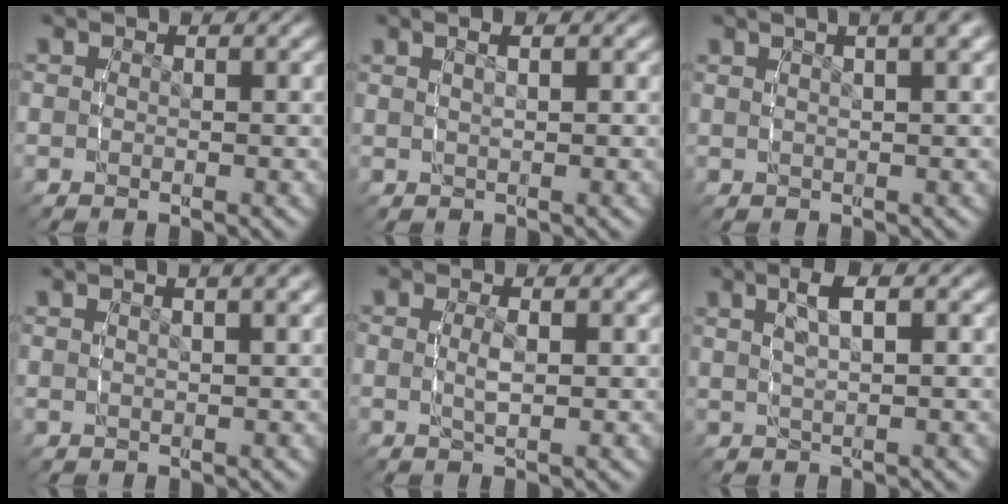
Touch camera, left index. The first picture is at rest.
{"total": 1.8, "force": [1.0, 0.4, 1.4], "torque": [-0.016, 0.005, 0.020]}
{"total": 5.7, "force": [3.2, 1.7, 4.4], "torque": [-0.041, 0.029, 0.044]}
{"total": 2.7, "force": [1.6, 0.2, 2.1], "torque": [-0.019, 0.015, 0.027]}
{"total": 1.3, "force": [0.1, 0.1, 1.3], "torque": [-0.032, -0.009, 0.006]}
{"total": 4.3, "force": [2.2, 1.4, 3.4], "torque": [-0.054, 0.014, 0.038]}